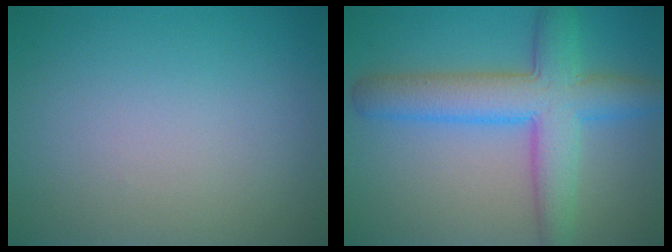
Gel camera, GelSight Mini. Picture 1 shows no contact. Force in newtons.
{"total": 7.3, "press": 7.3, "slide": 0.3}